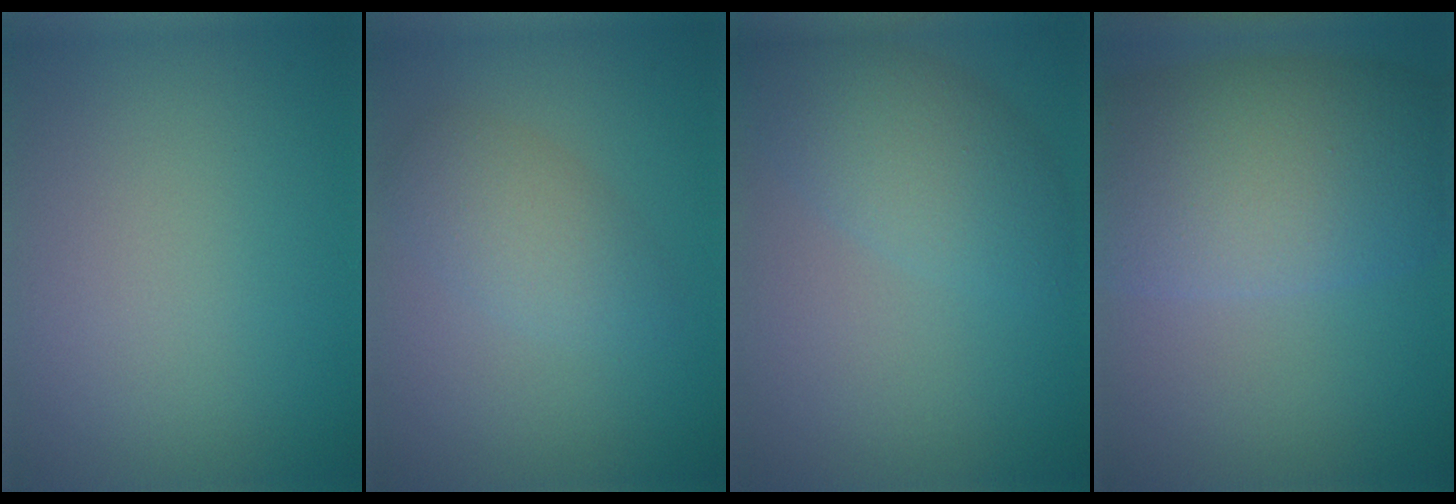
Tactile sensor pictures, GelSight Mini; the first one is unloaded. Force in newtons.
{"total": 2.9, "press": 2.9, "slide": 0.2}
{"total": 4.3, "press": 4.3, "slide": 0.2}
{"total": 10.8, "press": 10.8, "slide": 0.4}